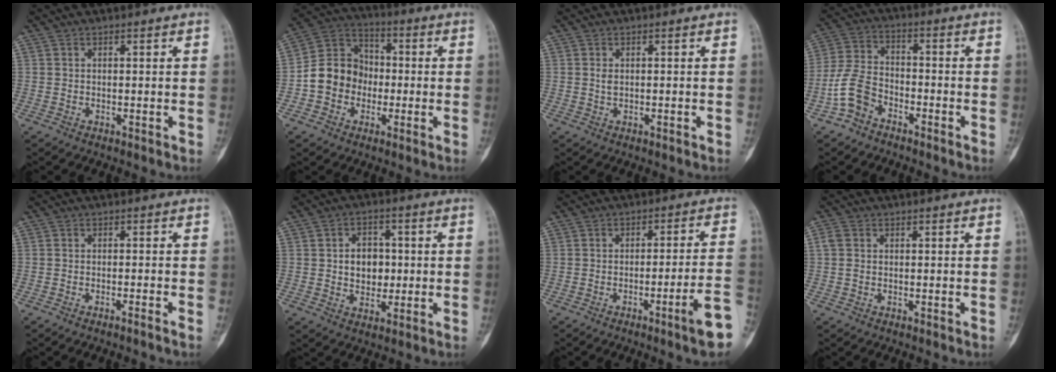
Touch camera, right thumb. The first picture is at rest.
{"total": 11.6, "force": [-2.1, 10.1, 5.3], "torque": [-0.068, 0.040, -0.048]}
{"total": 1.0, "force": [0.0, 0.6, 0.9], "torque": [-0.014, 0.001, 0.002]}
{"total": 8.2, "force": [-4.5, 5.3, 4.3], "torque": [-0.085, 0.034, -0.098]}
{"total": 1.5, "force": [-1.1, -0.5, 0.8], "torque": [-0.017, 0.012, -0.018]}
{"total": 7.1, "force": [0.3, 5.5, 4.4], "torque": [-0.031, 0.003, 0.004]}
{"total": 8.8, "force": [-4.3, -0.2, 7.6], "torque": [-0.105, 0.024, -0.062]}
{"total": 1.6, "force": [0.1, 1.2, 1.0], "torque": [-0.026, 0.003, 0.000]}